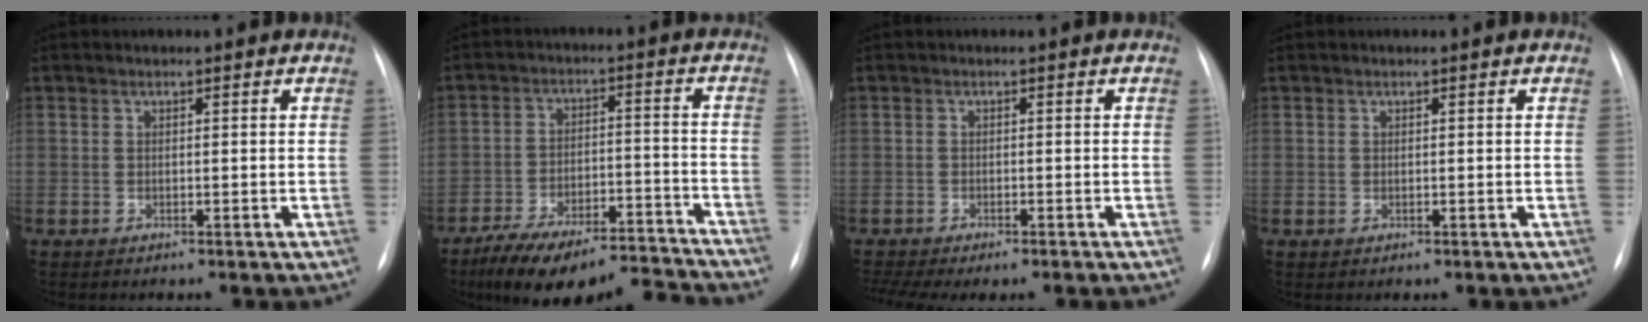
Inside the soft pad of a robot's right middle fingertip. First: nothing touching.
{"total": 17.2, "force": [-15.2, 4.5, 6.6], "torque": [-0.105, 0.024, -0.230]}
{"total": 7.9, "force": [-6.5, 1.7, 4.0], "torque": [-0.060, 0.006, -0.096]}
{"total": 0.0}